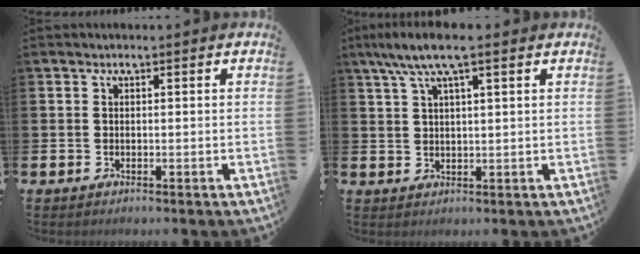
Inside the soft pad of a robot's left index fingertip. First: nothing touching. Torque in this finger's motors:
{"motor_torque": [0.17, -0.52, 0.37, 0.21]}